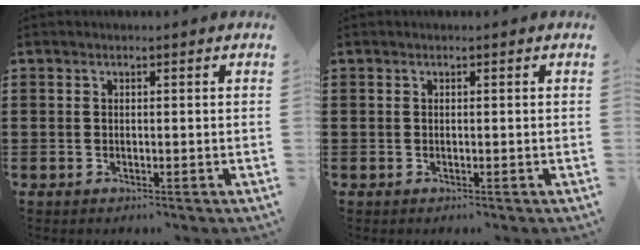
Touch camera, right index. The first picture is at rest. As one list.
[{"total": 0.0}]